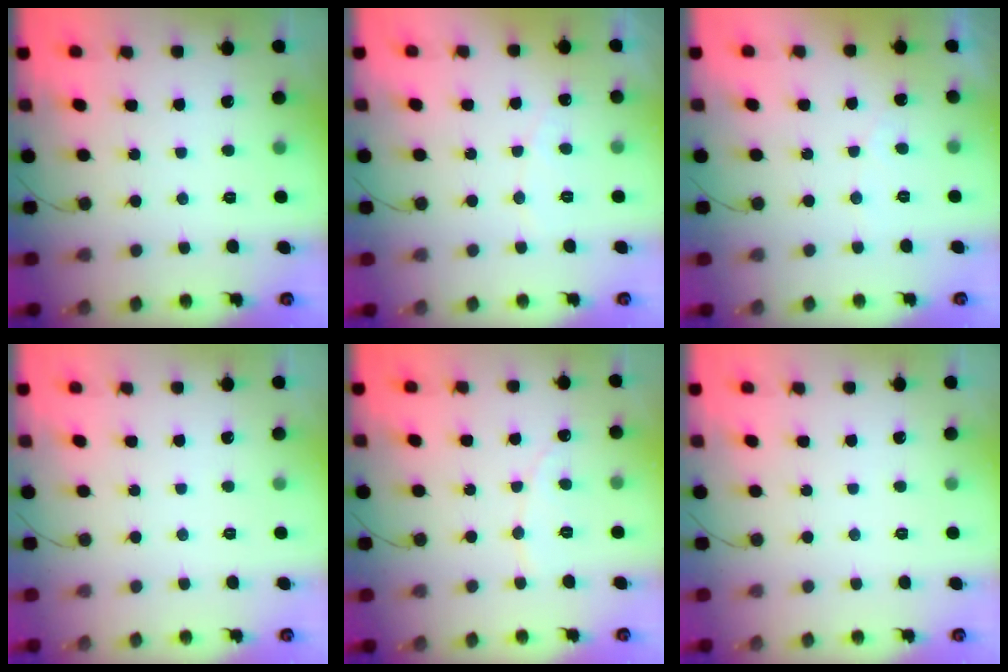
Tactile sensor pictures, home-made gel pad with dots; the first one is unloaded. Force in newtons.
{"total": 2.8, "press": 2.8, "slide": 0.2}
{"total": 2.2, "press": 2.2, "slide": 0.1}
{"total": 0.0}
{"total": 2.9, "press": 2.9, "slide": 0.3}
{"total": 0.0}